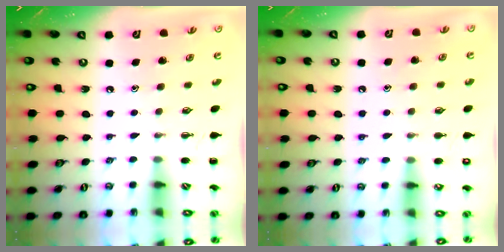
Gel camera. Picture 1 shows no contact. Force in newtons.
{"total": 8.7, "press": 8.3, "slide": 2.4}